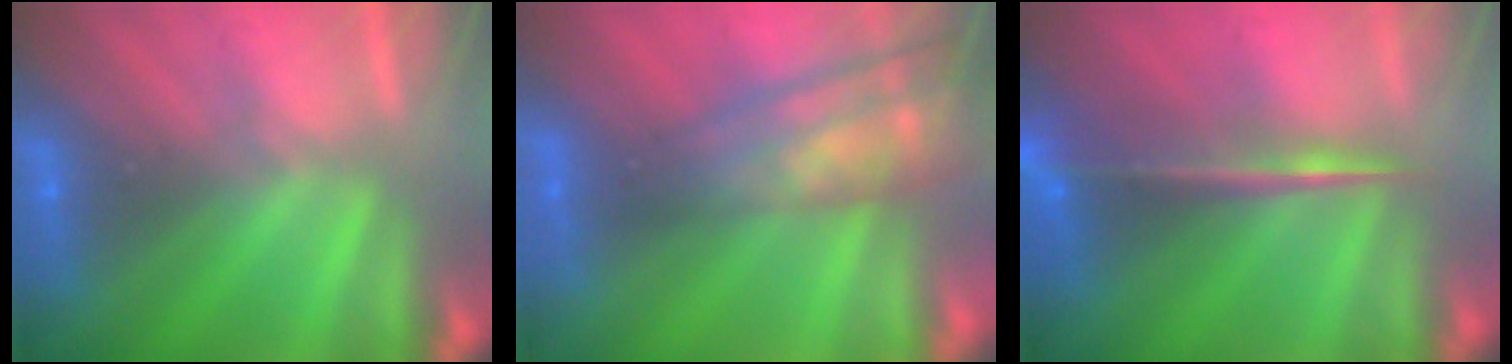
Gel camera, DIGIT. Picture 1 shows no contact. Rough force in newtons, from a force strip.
{"total": 6.7}
{"total": 7.0}